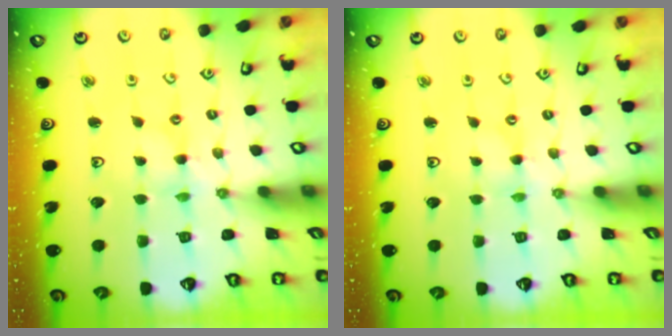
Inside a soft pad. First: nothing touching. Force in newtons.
{"total": 0.0}